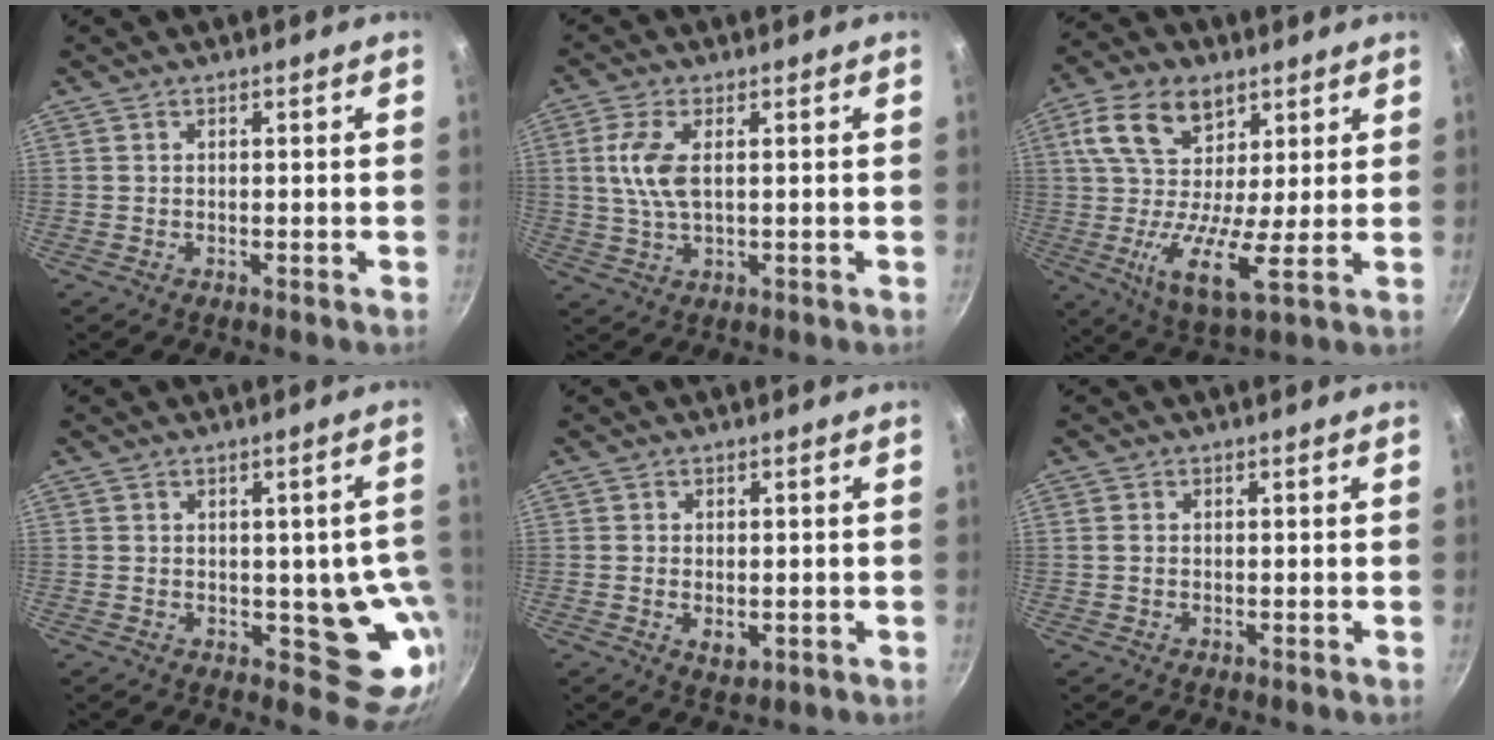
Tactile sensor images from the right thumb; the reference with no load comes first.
{"total": 7.2, "force": [1.2, 3.2, 6.4], "torque": [-0.135, 0.003, 0.022]}
{"total": 15.5, "force": [5.1, 8.3, 12.0], "torque": [-0.207, -0.020, 0.078]}
{"total": 11.0, "force": [-0.6, 6.1, 9.1], "torque": [-0.051, -0.014, -0.005]}
{"total": 3.6, "force": [-0.6, 2.4, 2.7], "torque": [-0.041, -0.008, -0.005]}
{"total": 1.0, "force": [0.0, 0.8, 0.6], "torque": [-0.012, 0.002, -0.001]}